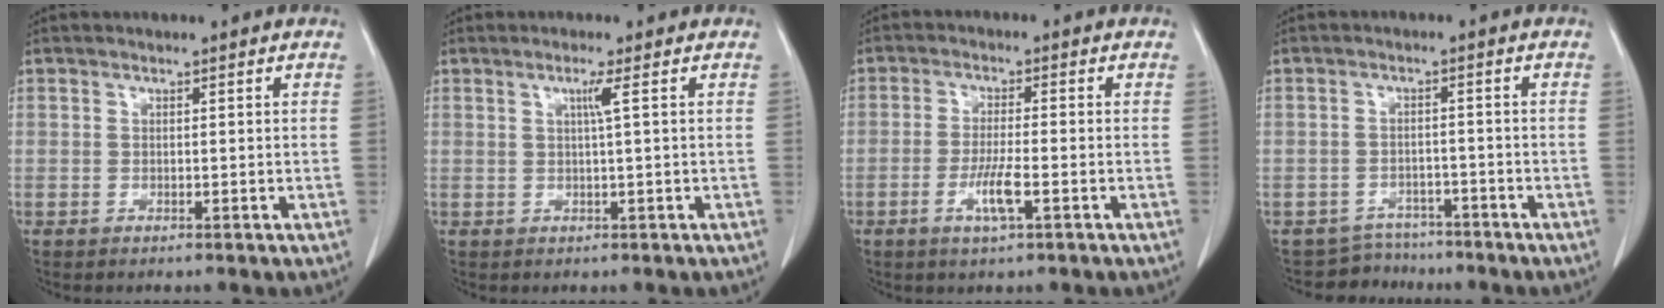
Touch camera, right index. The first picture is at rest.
{"total": 1.9, "force": [0.5, -0.6, 1.7], "torque": [-0.035, -0.002, 0.011]}
{"total": 4.7, "force": [-1.8, 0.3, 4.3], "torque": [-0.084, -0.006, -0.032]}
{"total": 4.5, "force": [-4.0, 1.6, -1.2], "torque": [0.018, 0.016, -0.062]}